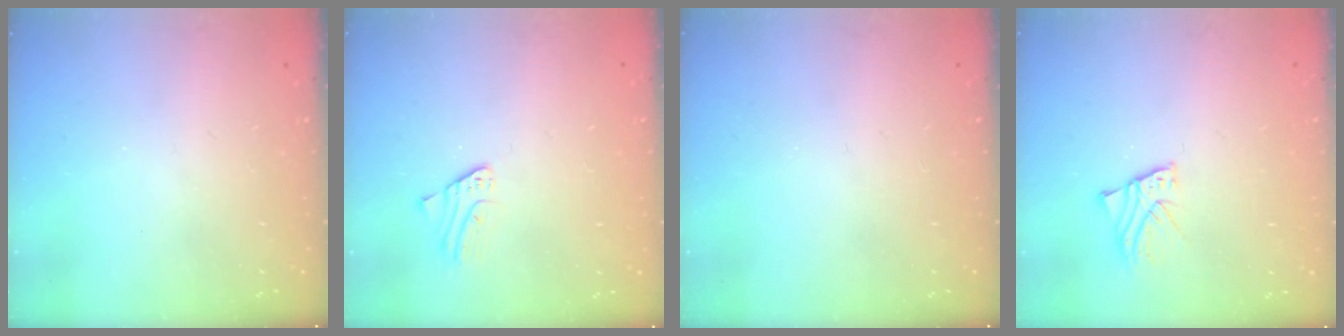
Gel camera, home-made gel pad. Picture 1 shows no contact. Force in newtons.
{"total": 2.4, "press": 2.4, "slide": 0.2}
{"total": 0.0}
{"total": 1.8, "press": 1.8, "slide": 0.1}